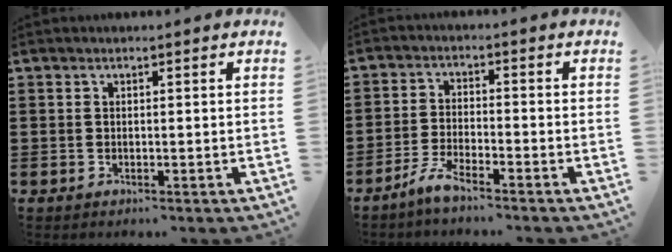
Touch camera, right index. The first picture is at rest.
{"total": 3.9, "force": [-3.3, 0.2, 1.9], "torque": [-0.054, -0.001, -0.069]}